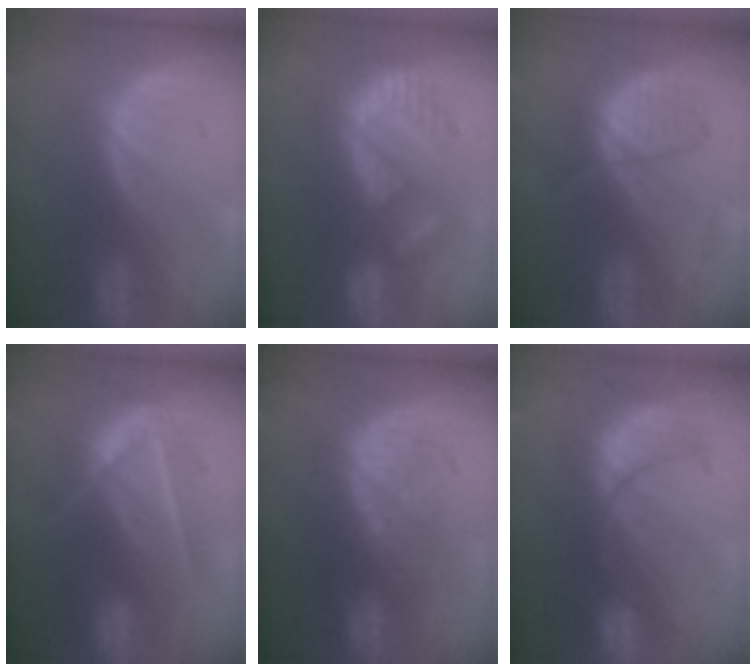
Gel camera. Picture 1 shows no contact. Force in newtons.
{"total": 9.5, "press": 8.1, "slide": 4.8}
{"total": 4.4, "press": 4.4, "slide": 0.6}
{"total": 7.1, "press": 6.8, "slide": 2.2}
{"total": 8.3, "press": 7.8, "slide": 2.8}
{"total": 8.4, "press": 8.2, "slide": 1.8}